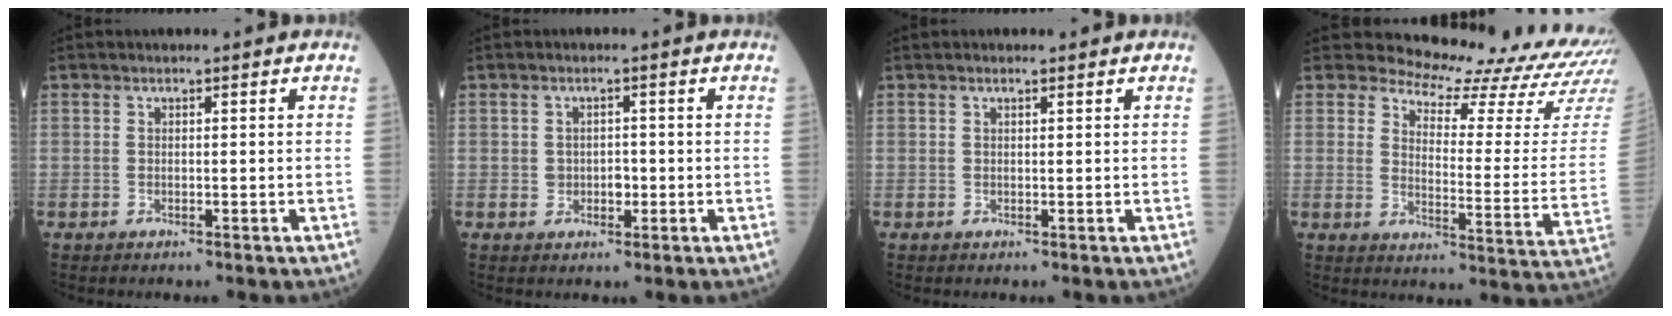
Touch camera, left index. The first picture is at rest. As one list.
[{"total": 2.0, "force": [-0.2, 1.6, 1.2], "torque": [-0.016, 0.003, -0.001]}, {"total": 1.1, "force": [0.9, 0.0, 0.5], "torque": [-0.012, 0.011, 0.017]}, {"total": 18.1, "force": [17.6, 0.9, 3.8], "torque": [-0.053, -0.132, 0.190]}]